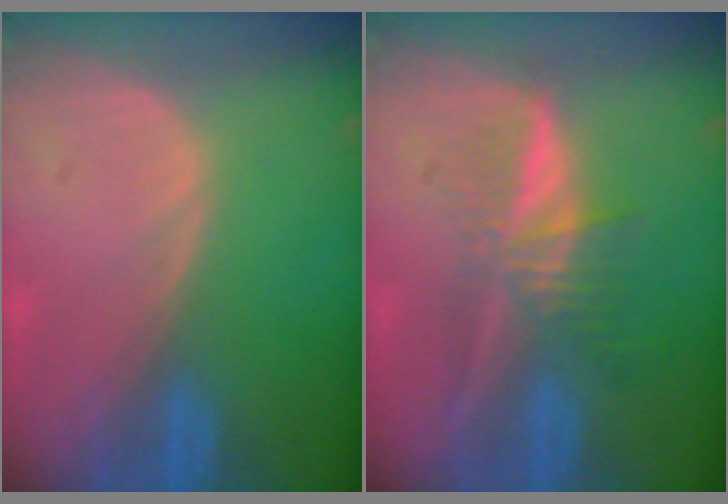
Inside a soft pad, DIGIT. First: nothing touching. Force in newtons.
{"total": 6.1, "press": 5.7, "slide": 2.1}